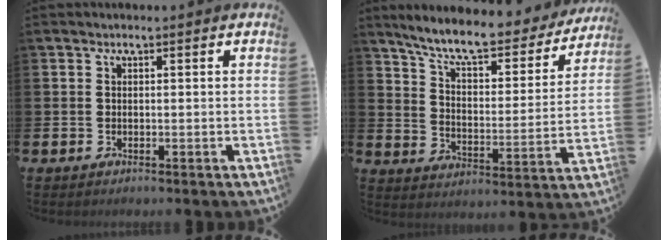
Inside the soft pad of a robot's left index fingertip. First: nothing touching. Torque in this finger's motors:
{"motor_torque": [1.03, -1.11, 0.91, 0.21]}